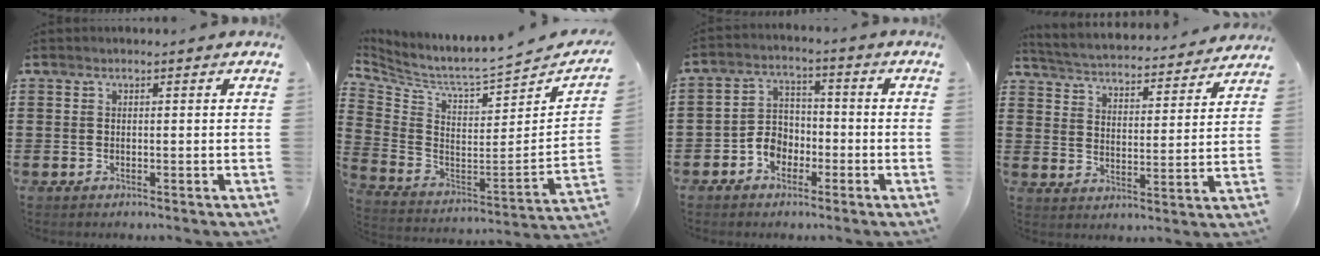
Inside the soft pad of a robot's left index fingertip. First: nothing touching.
{"total": 4.7, "force": [4.3, 0.0, 1.9], "torque": [-0.064, -0.059, 0.064]}
{"total": 4.8, "force": [-2.6, 3.6, 1.8], "torque": [-0.047, 0.011, -0.055]}
{"total": 3.5, "force": [3.5, -0.3, 0.3], "torque": [-0.027, -0.035, 0.052]}